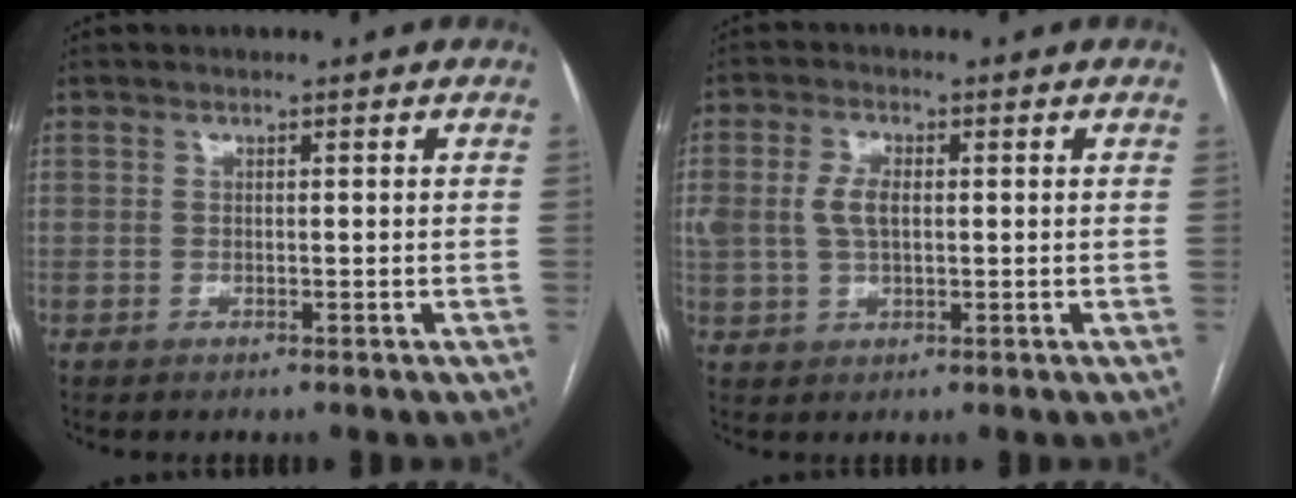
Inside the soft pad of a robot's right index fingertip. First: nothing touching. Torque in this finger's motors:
{"motor_torque": [1.08, 0.41, 0.62, 0.16]}